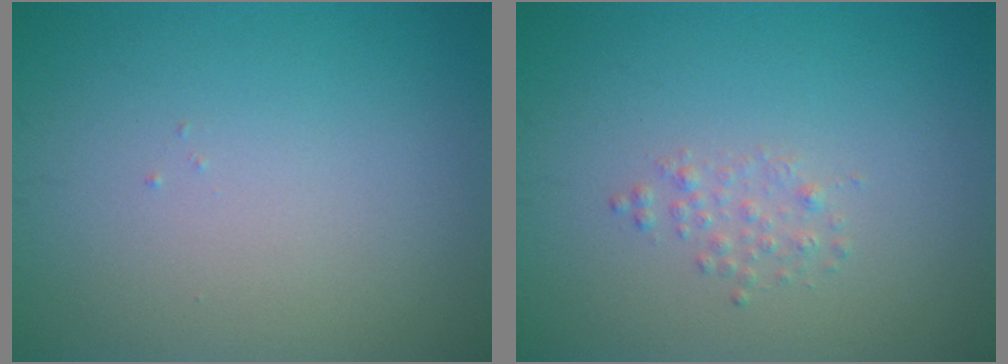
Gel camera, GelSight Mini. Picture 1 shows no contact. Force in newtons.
{"total": 1.0, "press": 1.0, "slide": 0.1}